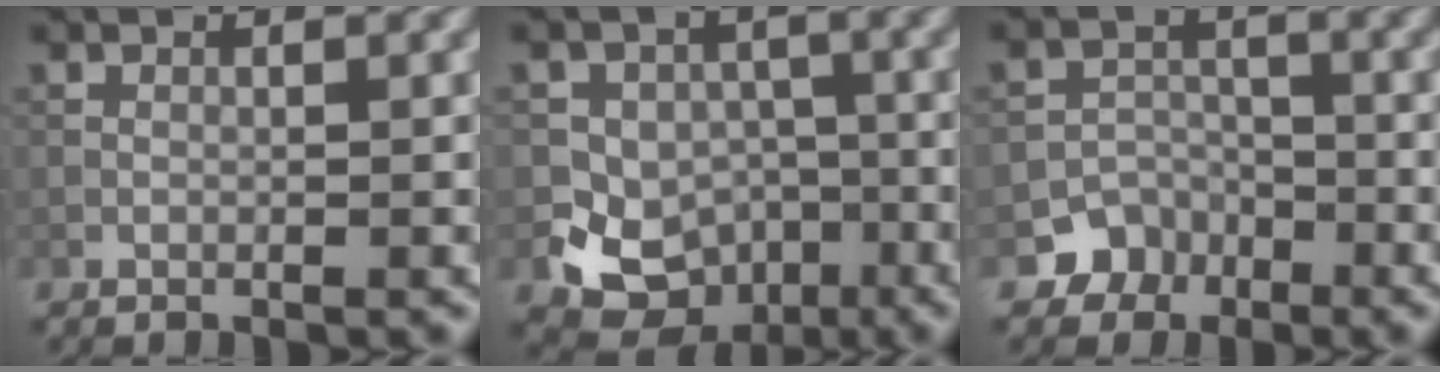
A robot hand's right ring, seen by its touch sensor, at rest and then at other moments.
{"total": 9.0, "force": [-3.8, 7.8, 2.5], "torque": [-0.029, -0.010, -0.076]}
{"total": 3.9, "force": [-2.5, 3.0, 0.2], "torque": [0.020, 0.003, -0.037]}